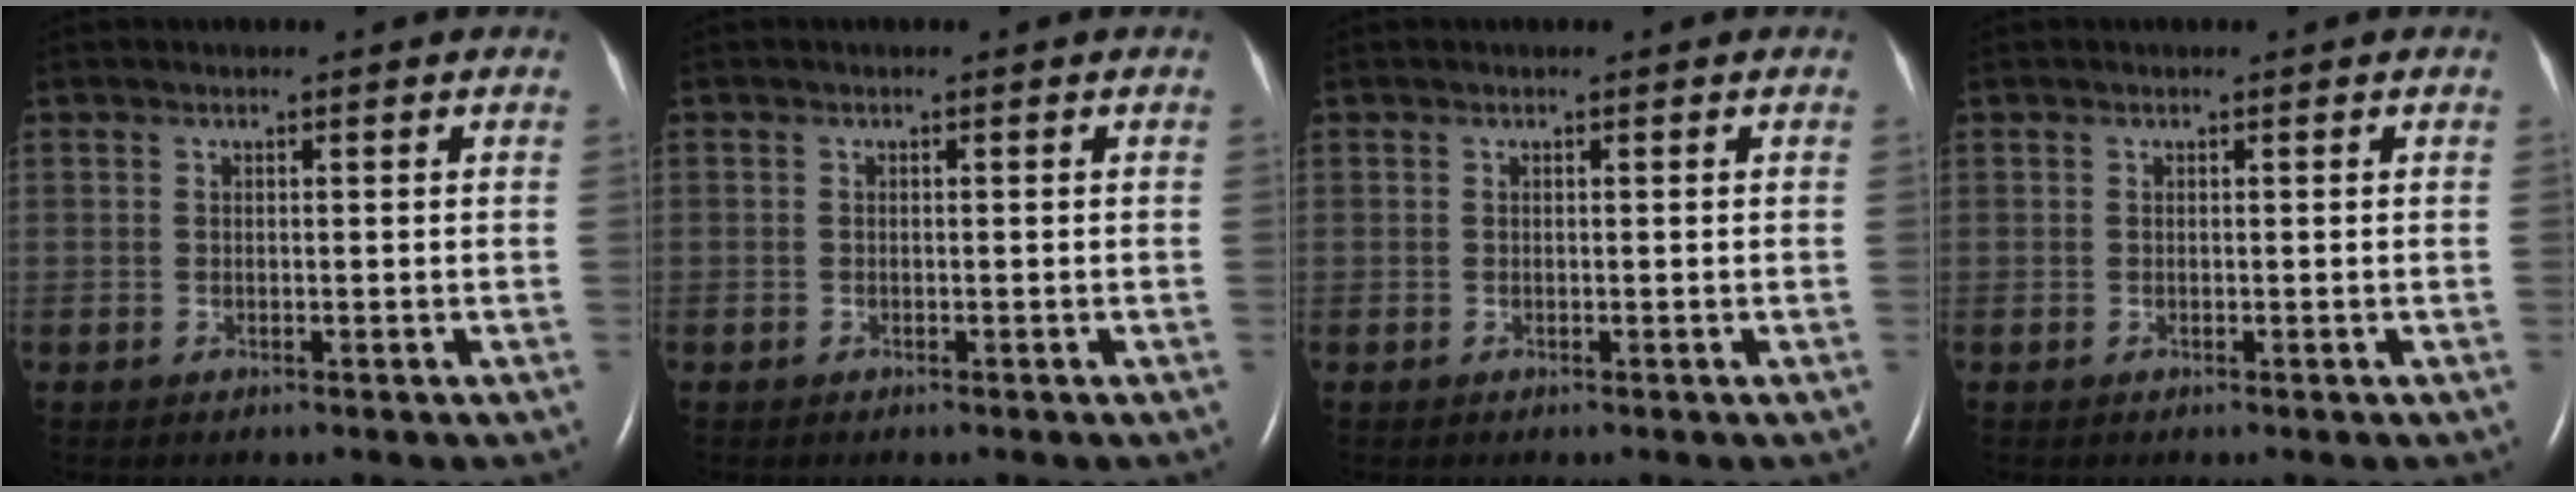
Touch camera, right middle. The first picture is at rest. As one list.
[{"total": 0.0}, {"total": 0.0}, {"total": 0.0}]